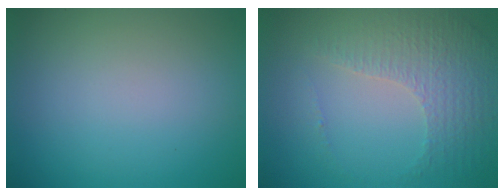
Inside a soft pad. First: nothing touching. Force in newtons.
{"total": 4.3, "press": 3.0, "slide": 3.1}